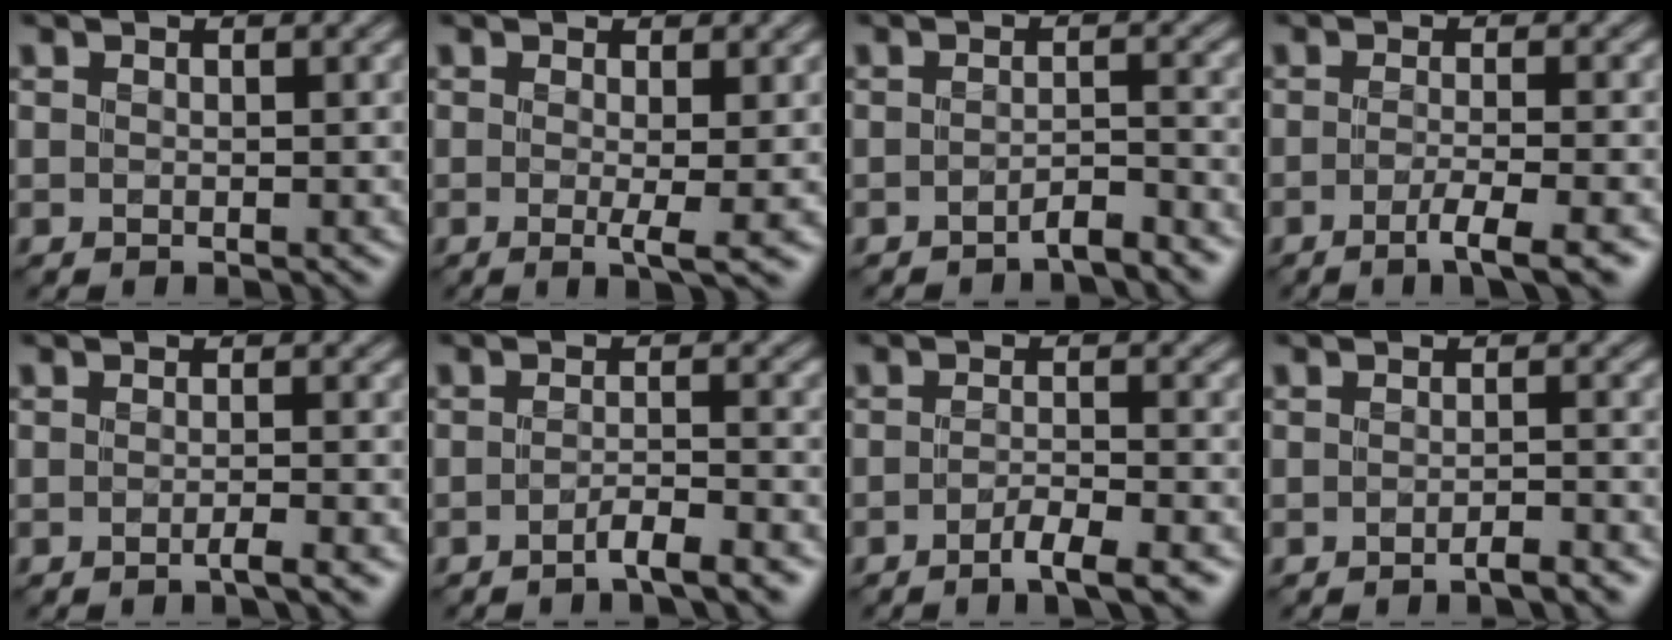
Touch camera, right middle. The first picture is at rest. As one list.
[{"total": 2.2, "force": [-0.2, 0.1, 2.2], "torque": [-0.041, -0.010, -0.002]}, {"total": 2.0, "force": [-1.8, 0.2, 0.9], "torque": [-0.012, 0.007, -0.035]}, {"total": 3.7, "force": [-2.0, 0.6, 3.0], "torque": [-0.045, 0.000, -0.043]}, {"total": 1.7, "force": [-1.0, 0.1, 1.3], "torque": [-0.014, 0.000, -0.025]}, {"total": 2.6, "force": [-1.8, 0.3, 1.8], "torque": [-0.026, 0.006, -0.042]}, {"total": 3.4, "force": [-2.3, 0.6, 2.4], "torque": [-0.038, 0.003, -0.042]}, {"total": 1.6, "force": [-1.3, 0.1, 0.9], "torque": [-0.010, 0.003, -0.026]}]